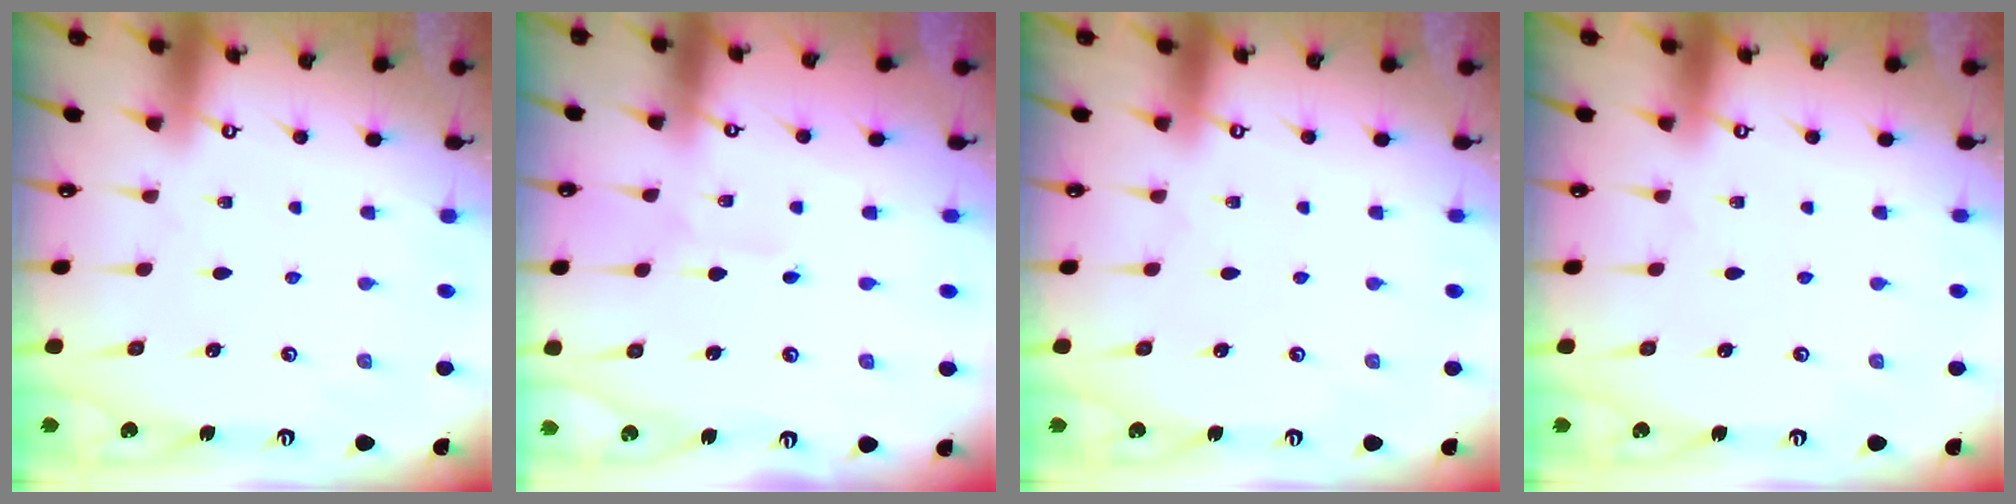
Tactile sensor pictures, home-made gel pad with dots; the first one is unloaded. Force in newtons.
{"total": 1.4, "press": 1.4, "slide": 0.1}
{"total": 0.0}
{"total": 0.0}